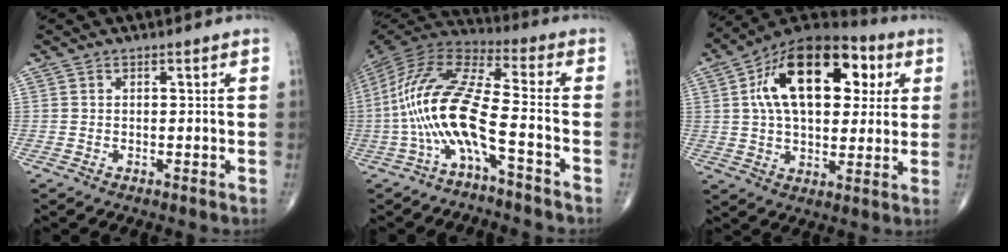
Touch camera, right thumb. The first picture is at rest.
{"total": 16.0, "force": [-5.0, 3.8, 14.7], "torque": [-0.332, 0.067, -0.099]}
{"total": 22.4, "force": [5.9, 12.8, 17.4], "torque": [-0.252, 0.013, 0.087]}